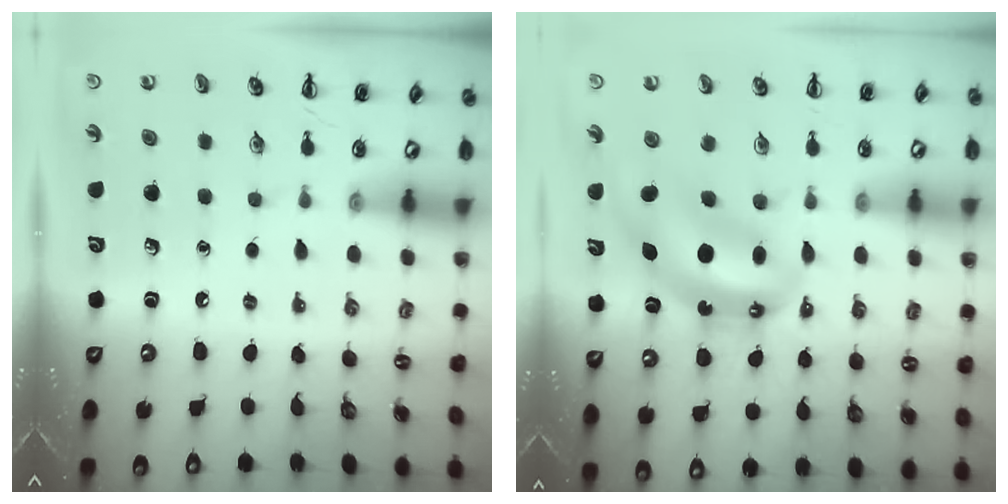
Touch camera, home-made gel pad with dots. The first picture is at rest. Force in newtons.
{"total": 9.1, "press": 8.8, "slide": 2.2}